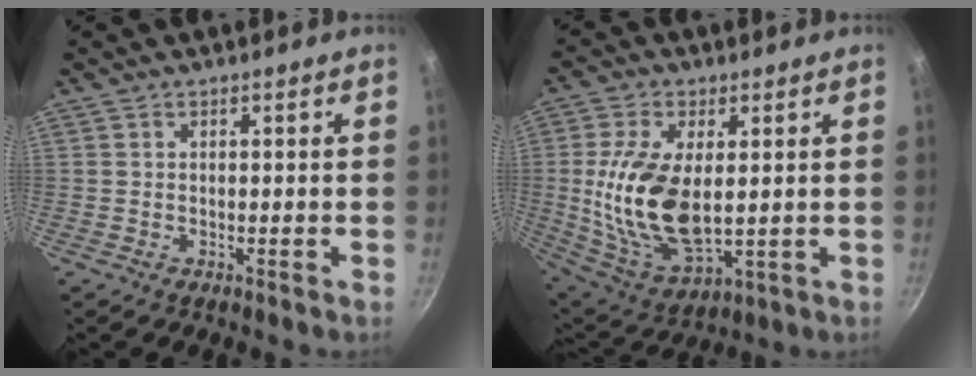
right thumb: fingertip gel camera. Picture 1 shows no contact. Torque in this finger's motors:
{"motor_torque": [1.65, 1.88, 1.82, -0.50, 0.23]}